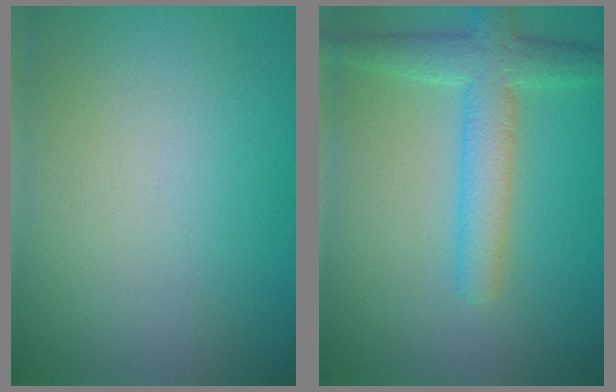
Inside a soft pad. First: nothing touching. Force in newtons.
{"total": 4.5, "press": 4.5, "slide": 0.2}